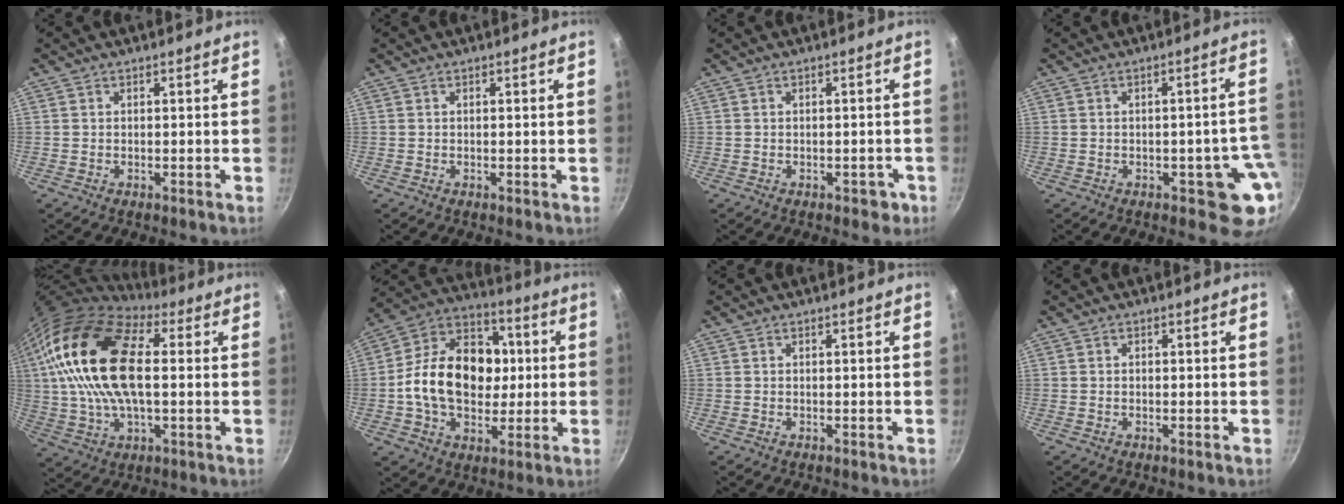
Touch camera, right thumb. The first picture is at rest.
{"total": 0.0}
{"total": 2.3, "force": [-1.0, 1.5, 1.4], "torque": [-0.002, 0.019, -0.001]}
{"total": 7.2, "force": [-2.2, 4.0, 5.5], "torque": [-0.007, 0.023, -0.024]}
{"total": 21.7, "force": [4.0, 11.2, 18.1], "torque": [-0.330, 0.010, 0.062]}
{"total": 20.4, "force": [0.2, 14.8, 14.1], "torque": [-0.197, 0.031, -0.011]}
{"total": 0.0}
{"total": 0.5, "force": [0.0, 0.4, 0.3], "torque": [-0.005, 0.004, -0.001]}